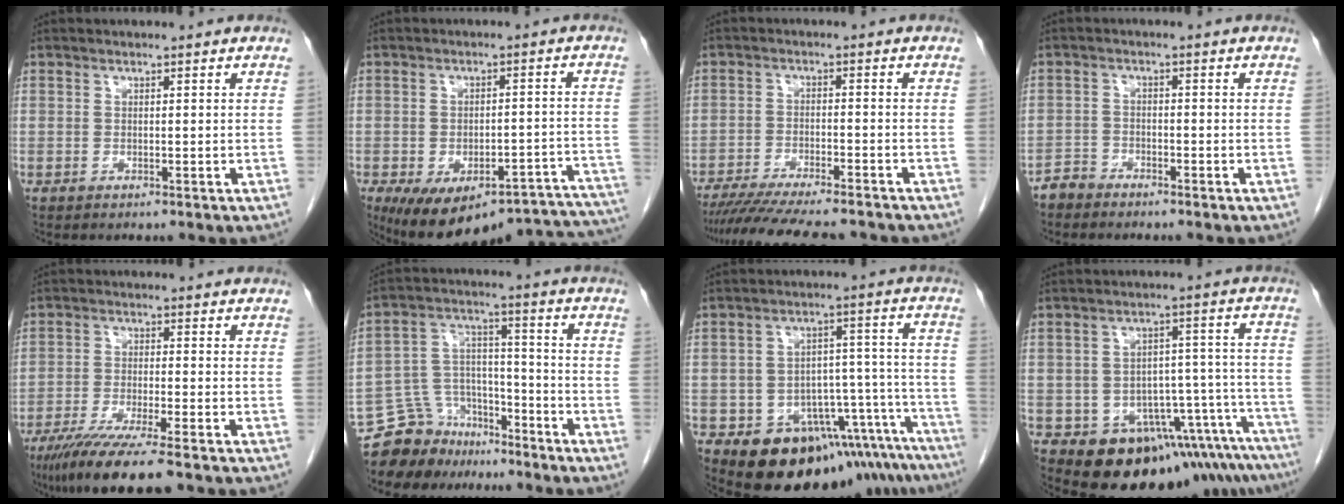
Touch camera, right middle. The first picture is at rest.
{"total": 23.4, "force": [-19.8, 6.9, 10.5], "torque": [-0.106, 0.015, -0.237]}
{"total": 14.7, "force": [-13.0, 1.6, 6.6], "torque": [-0.107, -0.023, -0.190]}
{"total": 2.4, "force": [-2.2, 0.8, -0.2], "torque": [0.003, 0.000, -0.044]}
{"total": 10.8, "force": [-8.1, 0.1, 7.1], "torque": [-0.115, -0.030, -0.132]}
{"total": 10.6, "force": [-9.2, 5.3, 0.6], "torque": [-0.020, 0.050, -0.162]}
{"total": 17.5, "force": [-15.3, 6.1, 5.9], "torque": [-0.020, 0.062, -0.193]}
{"total": 14.5, "force": [-12.9, 4.4, 5.0], "torque": [-0.021, 0.057, -0.158]}